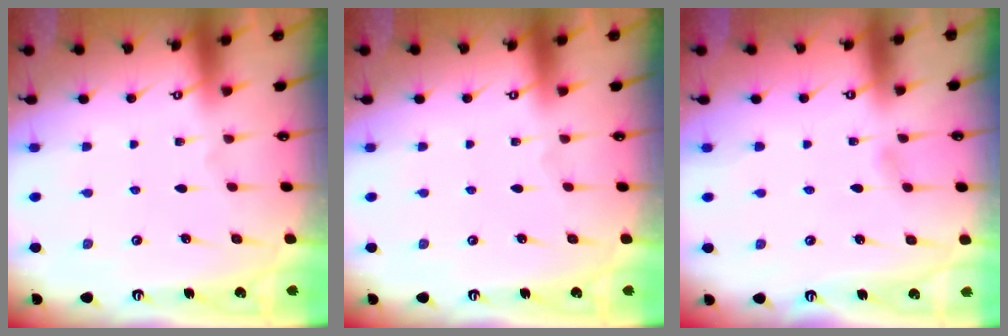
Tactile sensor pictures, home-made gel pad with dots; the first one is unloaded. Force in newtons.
{"total": 0.0}
{"total": 2.3, "press": 2.3, "slide": 0.3}